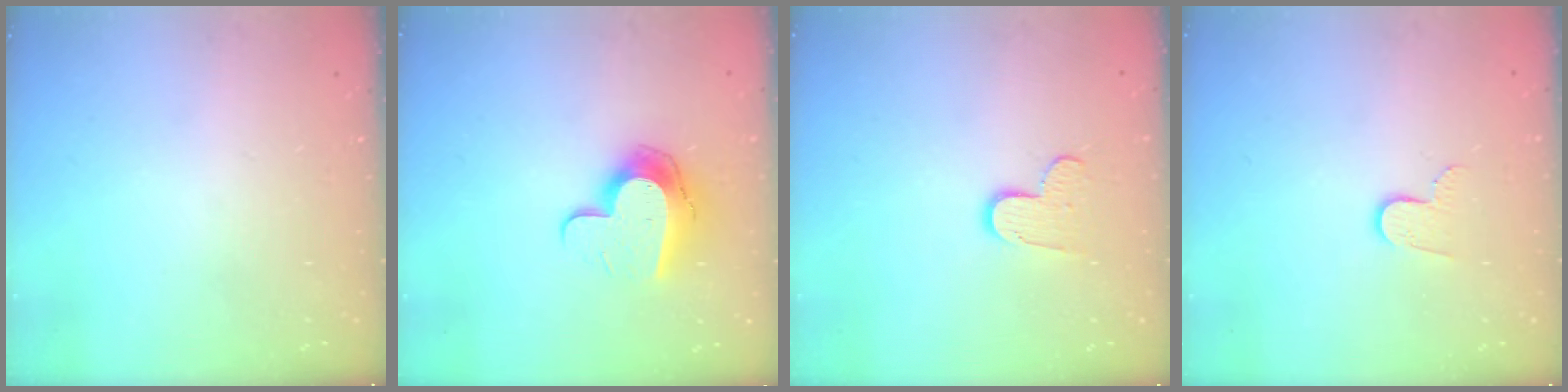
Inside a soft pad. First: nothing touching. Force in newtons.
{"total": 12.1, "press": 12.1, "slide": 0.4}
{"total": 8.2, "press": 8.2, "slide": 0.5}
{"total": 6.0, "press": 6.0, "slide": 0.4}